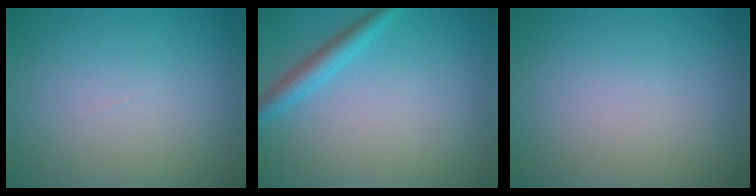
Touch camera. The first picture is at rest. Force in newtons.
{"total": 2.4, "press": 2.4, "slide": 0.2}
{"total": 0.0}